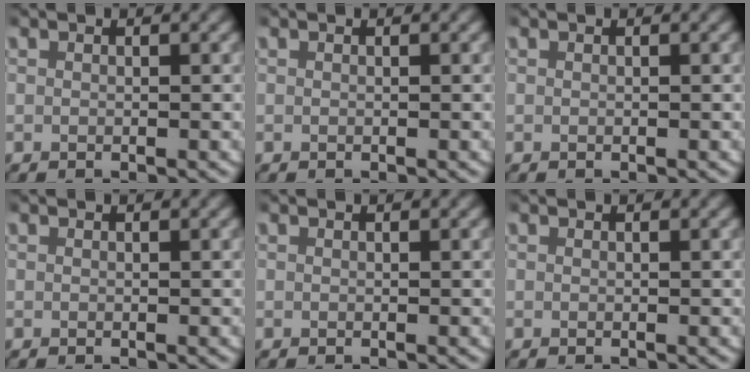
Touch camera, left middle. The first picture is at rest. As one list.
[{"total": 0.0}, {"total": 0.0}, {"total": 0.0}, {"total": 0.0}, {"total": 0.0}]